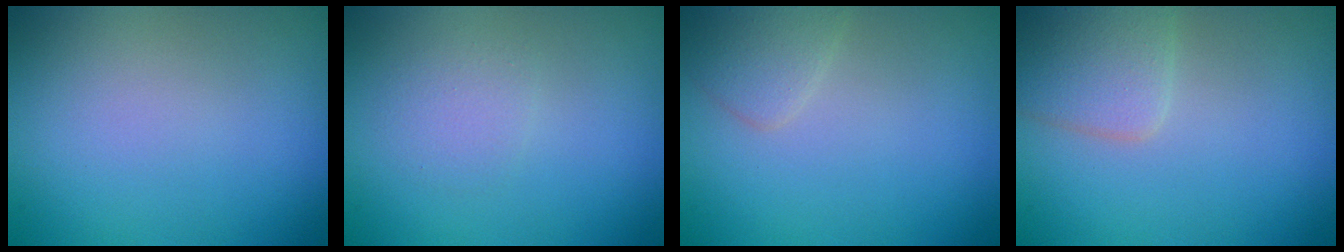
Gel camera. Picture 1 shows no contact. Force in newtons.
{"total": 1.4, "press": 1.4, "slide": 0.0}
{"total": 1.6, "press": 1.6, "slide": 0.1}
{"total": 2.9, "press": 2.9, "slide": 0.2}